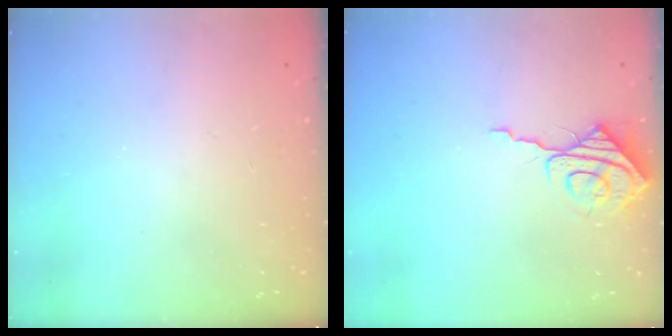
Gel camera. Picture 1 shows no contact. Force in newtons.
{"total": 8.8, "press": 8.8, "slide": 0.6}